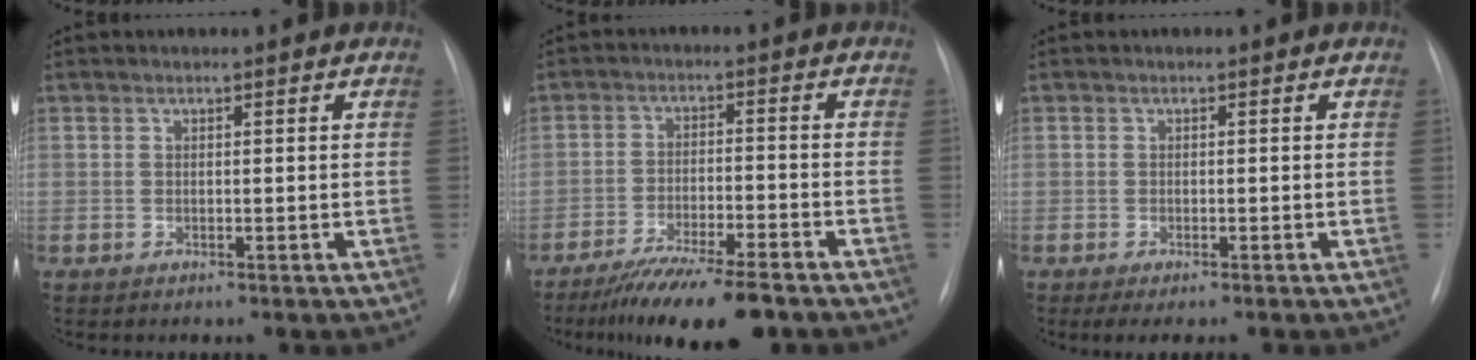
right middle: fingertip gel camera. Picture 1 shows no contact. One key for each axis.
{"total": 11.8, "fx": -9.3, "fy": 1.2, "fz": 7.1, "tx": -0.113, "ty": -0.029, "tz": -0.149}
{"total": 2.9, "fx": -2.1, "fy": 0.5, "fz": 2.0, "tx": -0.029, "ty": -0.009, "tz": -0.028}